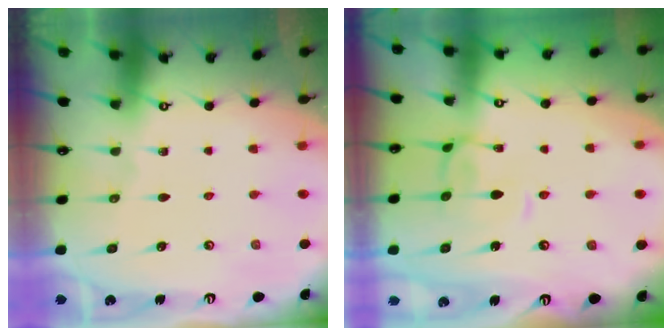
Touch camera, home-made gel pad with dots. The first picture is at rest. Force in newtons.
{"total": 0.9, "press": 0.6, "slide": 0.6}